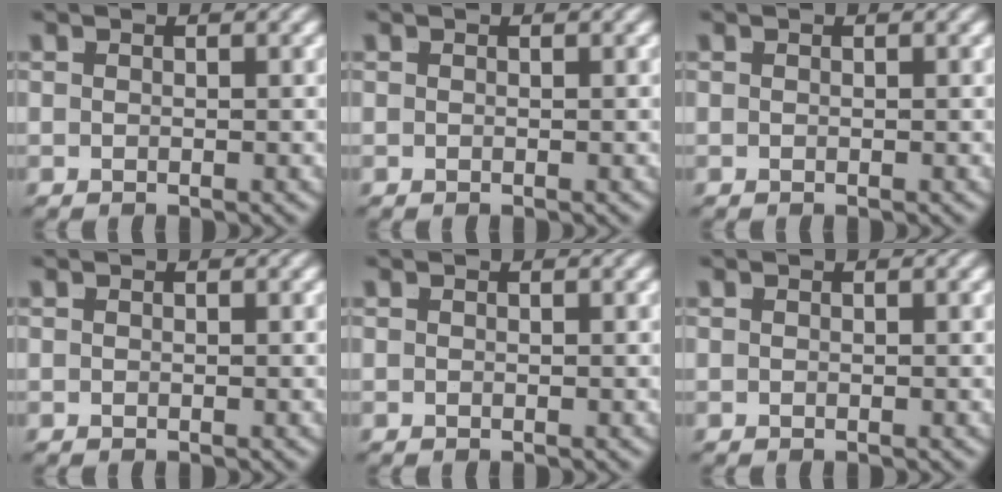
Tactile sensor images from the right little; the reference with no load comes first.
{"total": 0.0}
{"total": 0.0}
{"total": 0.0}
{"total": 0.0}
{"total": 0.0}